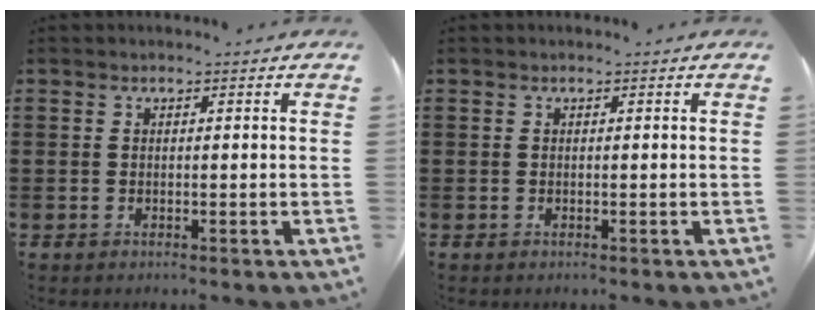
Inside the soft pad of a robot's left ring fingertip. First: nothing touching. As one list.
[{"total": 0.0}]